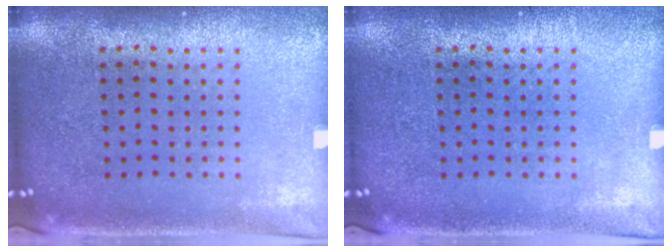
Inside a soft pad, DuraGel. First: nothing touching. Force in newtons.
{"total": 0.0}